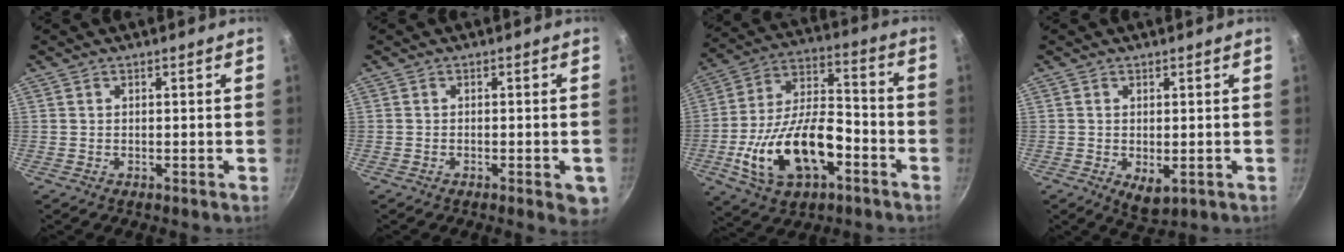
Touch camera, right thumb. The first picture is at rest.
{"total": 4.4, "force": [-1.8, 1.4, 3.7], "torque": [-0.036, 0.004, -0.023]}
{"total": 20.6, "force": [-7.1, 10.9, 16.0], "torque": [-0.275, 0.043, -0.125]}
{"total": 4.2, "force": [-0.8, 2.4, 3.4], "torque": [-0.050, -0.015, -0.006]}